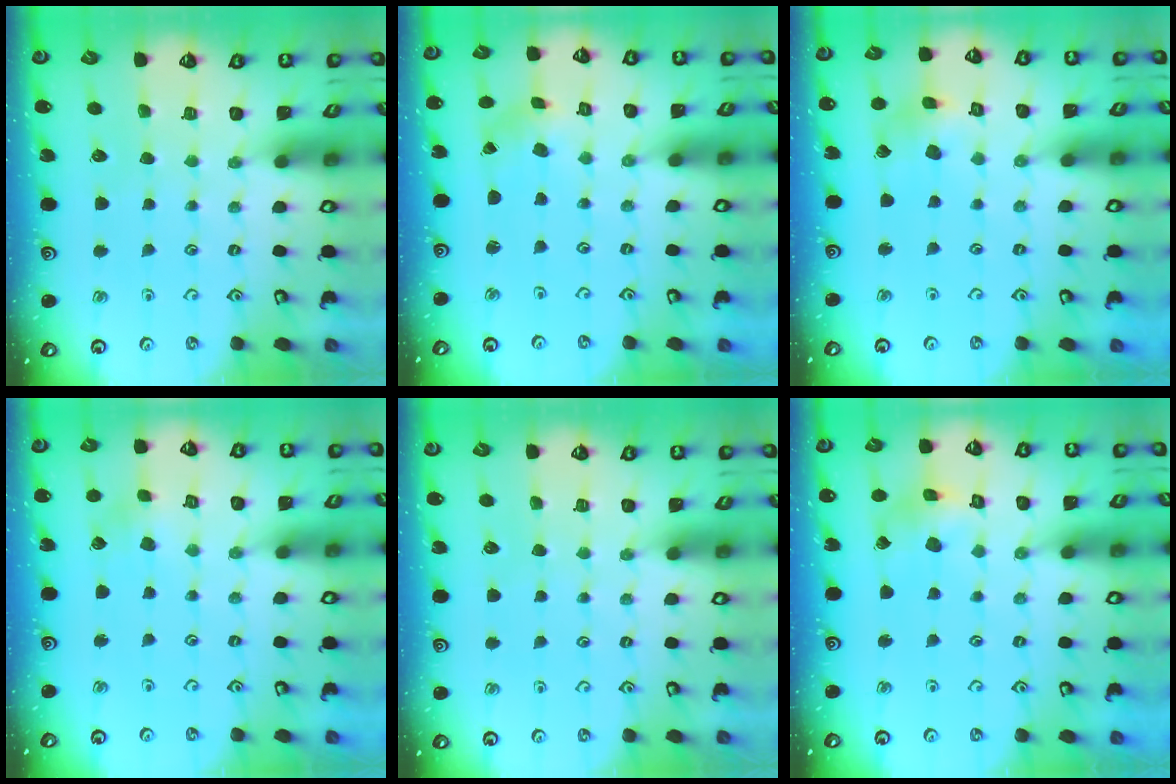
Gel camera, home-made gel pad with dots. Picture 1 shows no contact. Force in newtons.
{"total": 2.7, "press": 2.3, "slide": 1.3}
{"total": 7.8, "press": 7.7, "slide": 1.0}
{"total": 2.8, "press": 2.7, "slide": 0.6}
{"total": 0.0}
{"total": 5.9, "press": 5.9, "slide": 0.6}